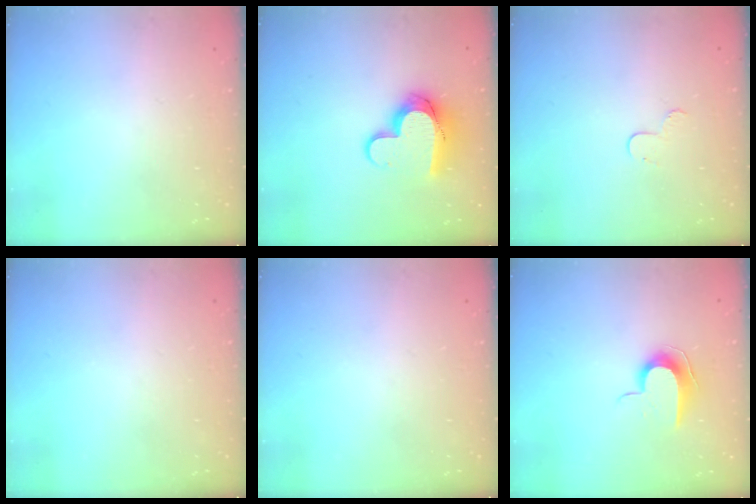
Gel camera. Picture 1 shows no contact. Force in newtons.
{"total": 12.4, "press": 12.4, "slide": 0.6}
{"total": 4.8, "press": 4.8, "slide": 0.5}
{"total": 0.0}
{"total": 0.0}
{"total": 8.9, "press": 8.9, "slide": 0.8}